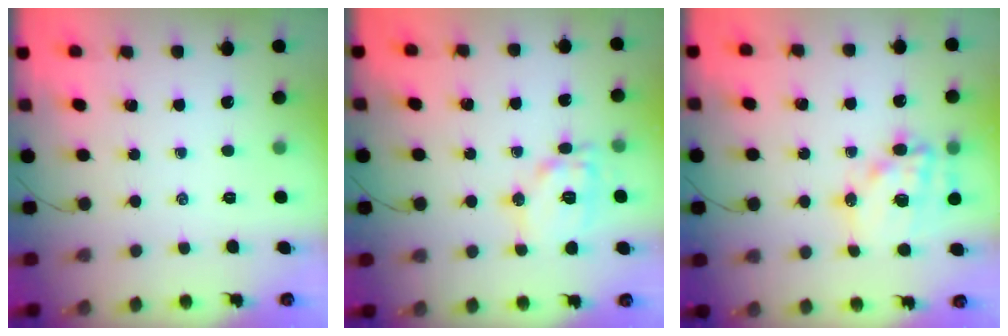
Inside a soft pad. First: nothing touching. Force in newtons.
{"total": 12.4, "press": 12.4, "slide": 0.4}
{"total": 14.7, "press": 14.3, "slide": 3.3}